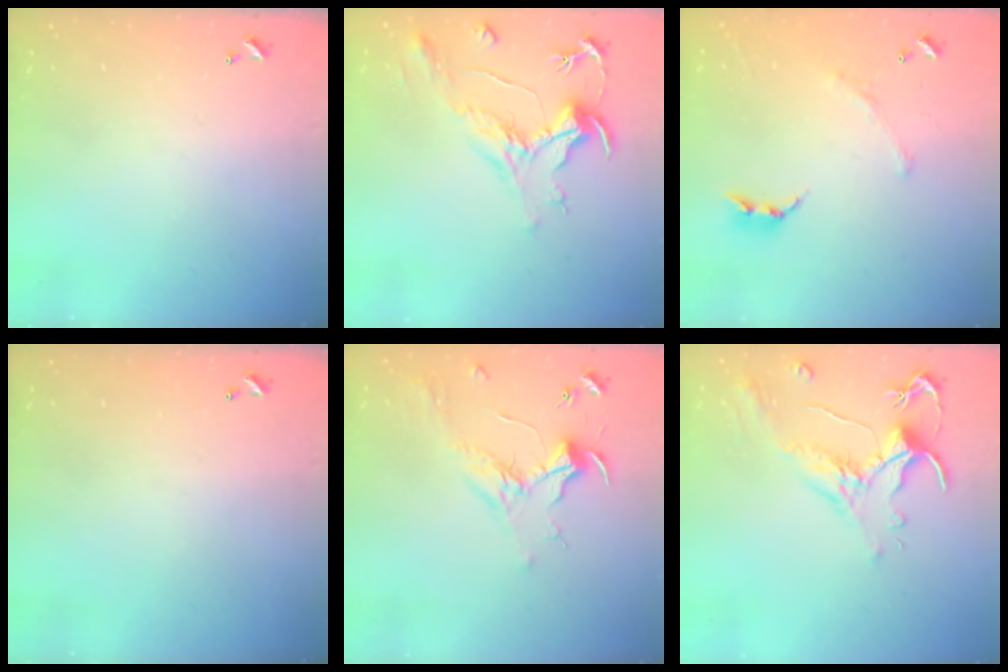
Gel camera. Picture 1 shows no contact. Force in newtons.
{"total": 2.3, "press": 1.8, "slide": 1.3}
{"total": 2.3, "press": 2.0, "slide": 1.0}
{"total": 0.0}
{"total": 1.8, "press": 1.6, "slide": 0.8}
{"total": 1.6, "press": 1.1, "slide": 1.1}